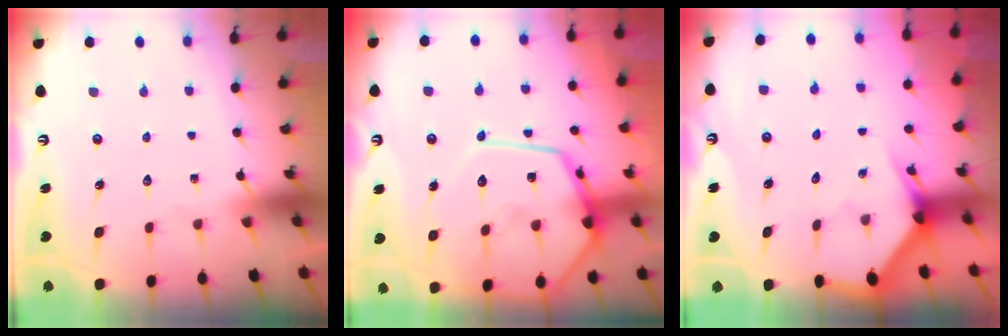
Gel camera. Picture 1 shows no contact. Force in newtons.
{"total": 21.3, "press": 21.3, "slide": 1.8}
{"total": 2.9, "press": 2.9, "slide": 0.1}